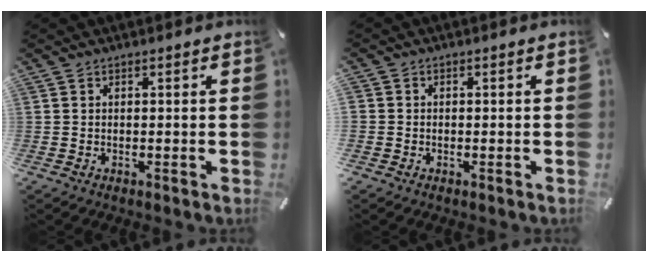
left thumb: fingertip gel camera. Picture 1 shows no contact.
{"total": 2.9, "force": [0.1, 2.9, -0.4], "torque": [0.013, 0.005, 0.000]}